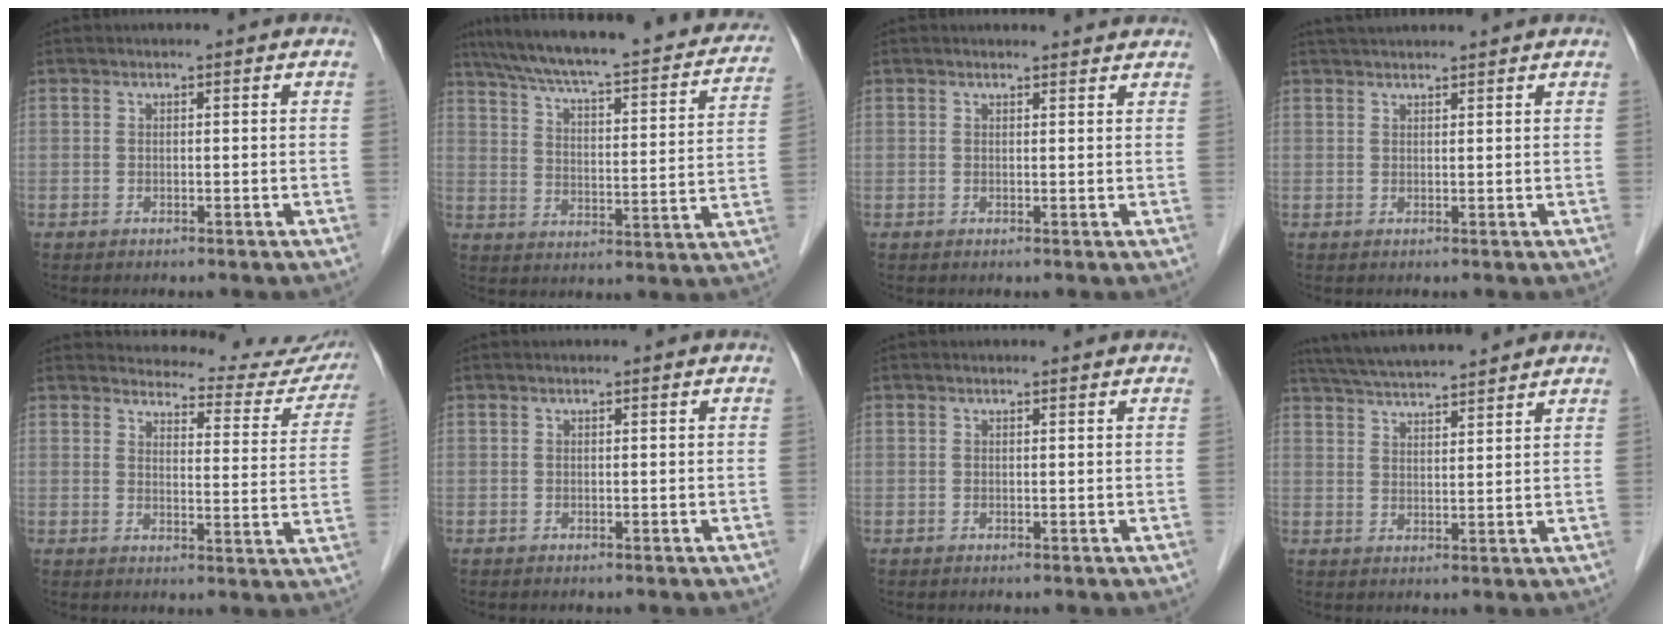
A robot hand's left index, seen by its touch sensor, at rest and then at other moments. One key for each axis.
{"total": 28.5, "fx": 24.5, "fy": 4.8, "fz": 13.8, "tx": -0.219, "ty": -0.019, "tz": 0.312}
{"total": 2.8, "fx": 2.7, "fy": 0.5, "fz": 0.2, "tx": -0.009, "ty": 0.005, "tz": 0.026}
{"total": 5.0, "fx": 4.6, "fy": 0.3, "fz": 1.7, "tx": -0.024, "ty": 0.039, "tz": 0.071}
{"total": 16.7, "fx": 16.2, "fy": 3.0, "fz": 2.6, "tx": -0.006, "ty": -0.072, "tz": 0.163}
{"total": 0.0}
{"total": 0.8, "fx": 0.8, "fy": 0.0, "fz": 0.1, "tx": -0.009, "ty": 0.003, "tz": 0.010}
{"total": 12.0, "fx": 11.0, "fy": 0.6, "fz": 4.8, "tx": -0.089, "ty": 0.029, "tz": 0.172}